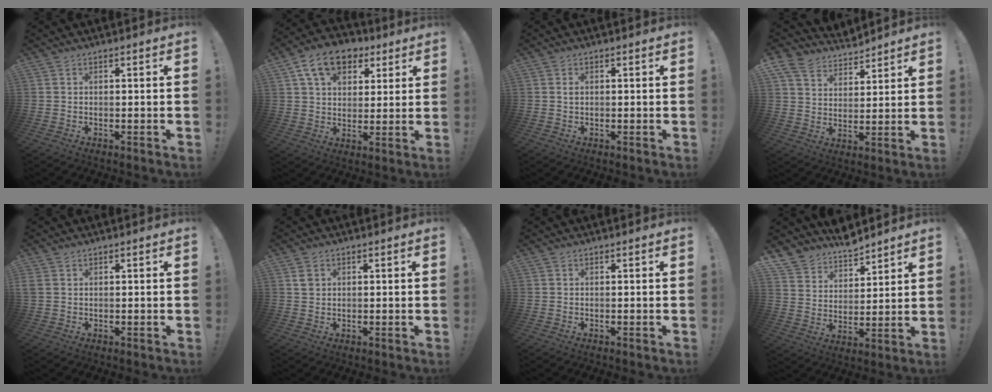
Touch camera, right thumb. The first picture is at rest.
{"total": 13.3, "force": [6.8, 9.1, 7.0], "torque": [-0.113, -0.018, 0.130]}
{"total": 0.7, "force": [0.2, 0.5, 0.4], "torque": [-0.015, 0.005, 0.004]}
{"total": 7.7, "force": [6.5, 3.9, 1.1], "torque": [-0.034, -0.053, 0.126]}
{"total": 1.9, "force": [0.9, 1.3, 1.1], "torque": [-0.027, 0.006, 0.019]}
{"total": 2.2, "force": [1.0, 1.8, 0.9], "torque": [-0.009, -0.001, 0.017]}
{"total": 0.0}
{"total": 8.5, "force": [7.6, 3.9, 0.1], "torque": [-0.016, -0.078, 0.146]}